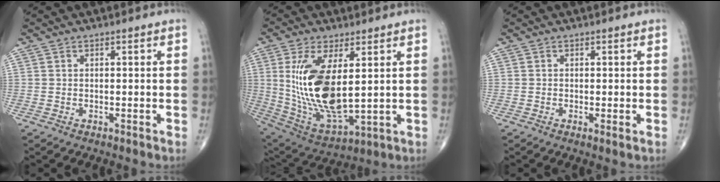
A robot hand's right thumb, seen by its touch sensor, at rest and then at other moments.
{"total": 18.2, "force": [2.9, 7.7, 16.2], "torque": [-0.320, -0.026, 0.075]}
{"total": 0.9, "force": [-0.1, 0.1, 0.9], "torque": [-0.021, -0.005, -0.006]}